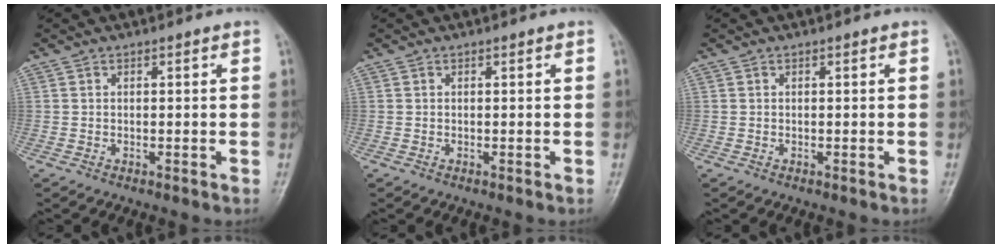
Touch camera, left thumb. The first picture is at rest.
{"total": 0.0}
{"total": 0.0}